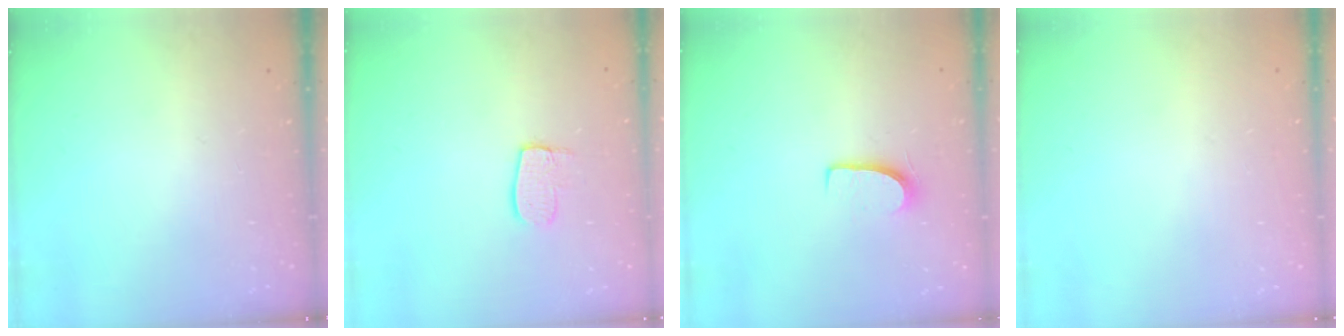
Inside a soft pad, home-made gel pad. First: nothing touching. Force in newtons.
{"total": 7.6, "press": 7.6, "slide": 0.2}
{"total": 6.7, "press": 6.7, "slide": 0.5}
{"total": 0.0}